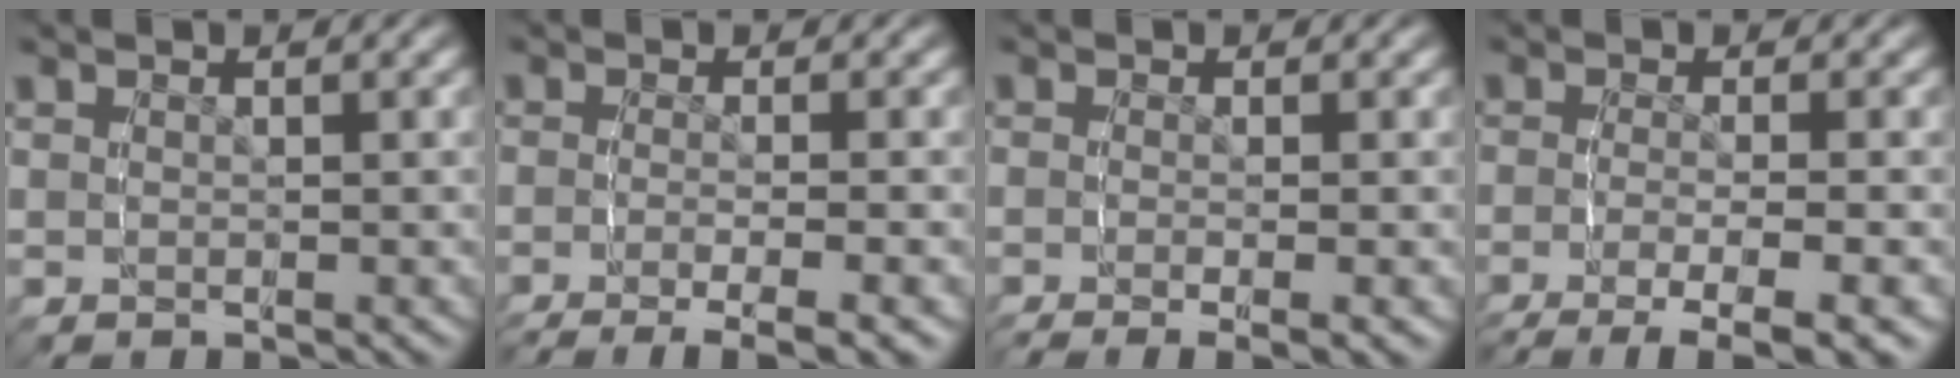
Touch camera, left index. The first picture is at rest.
{"total": 5.2, "force": [-4.6, 0.3, 2.5], "torque": [-0.034, -0.008, -0.073]}
{"total": 1.8, "force": [-1.4, -0.3, 1.0], "torque": [-0.014, 0.004, -0.031]}
{"total": 6.7, "force": [-5.3, 1.0, 4.0], "torque": [-0.063, -0.021, -0.077]}